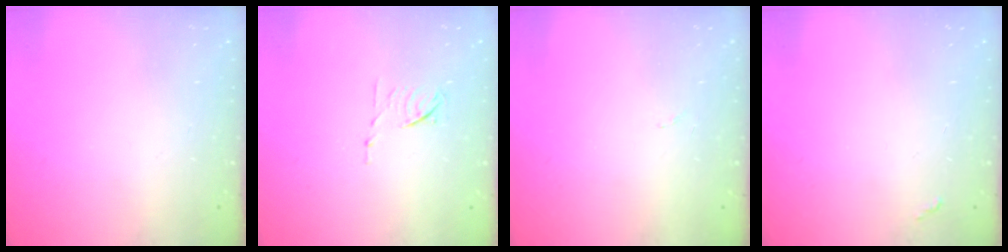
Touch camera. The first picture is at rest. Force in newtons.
{"total": 6.3, "press": 6.2, "slide": 1.0}
{"total": 4.3, "press": 4.2, "slide": 0.3}
{"total": 2.8, "press": 2.8, "slide": 0.4}